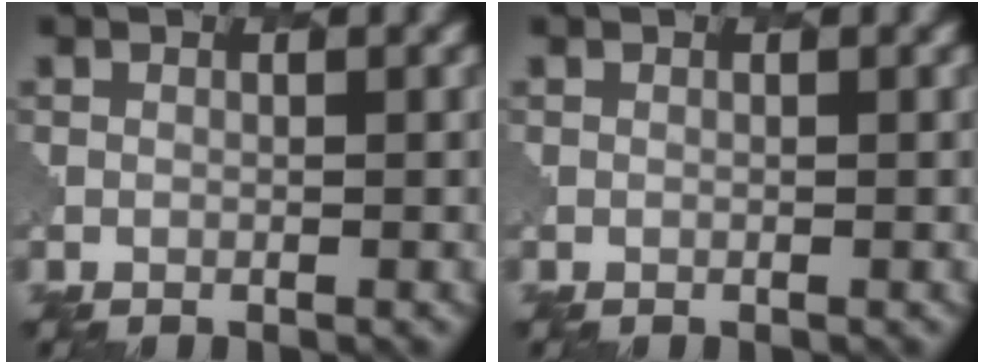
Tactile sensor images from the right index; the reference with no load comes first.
{"total": 0.0}